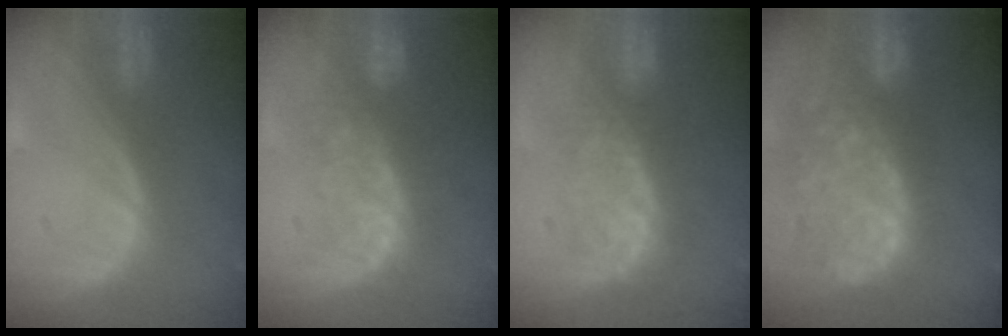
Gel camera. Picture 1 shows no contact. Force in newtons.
{"total": 8.5, "press": 7.7, "slide": 3.6}
{"total": 7.6, "press": 7.3, "slide": 2.2}
{"total": 13.1, "press": 10.9, "slide": 7.3}